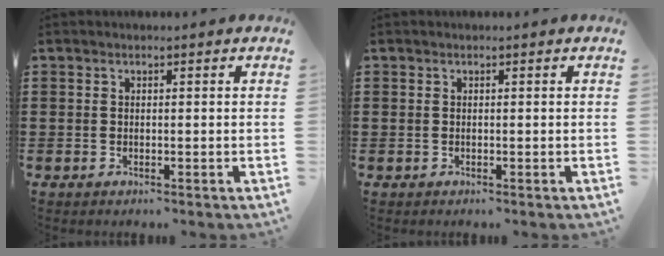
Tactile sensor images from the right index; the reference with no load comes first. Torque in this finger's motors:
{"motor_torque": [0.04, 0.21, 0.00, -0.03]}